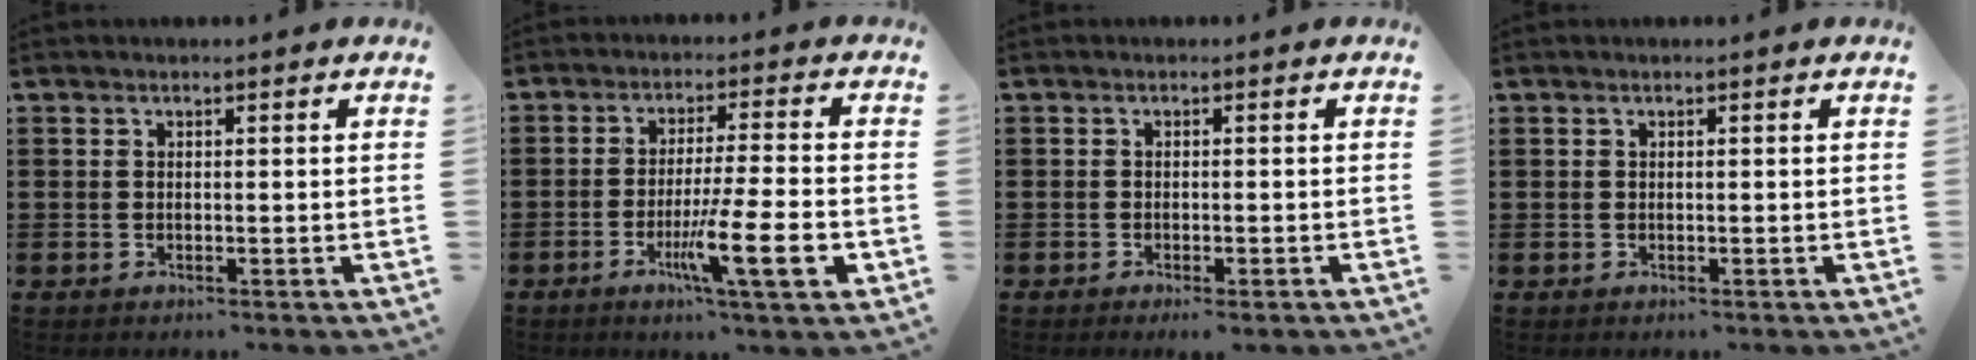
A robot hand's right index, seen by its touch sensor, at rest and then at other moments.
{"total": 11.3, "force": [-3.8, 1.1, 10.6], "torque": [-0.191, -0.010, -0.066]}
{"total": 1.0, "force": [-0.9, 0.0, 0.5], "torque": [-0.010, -0.003, -0.016]}
{"total": 0.0}